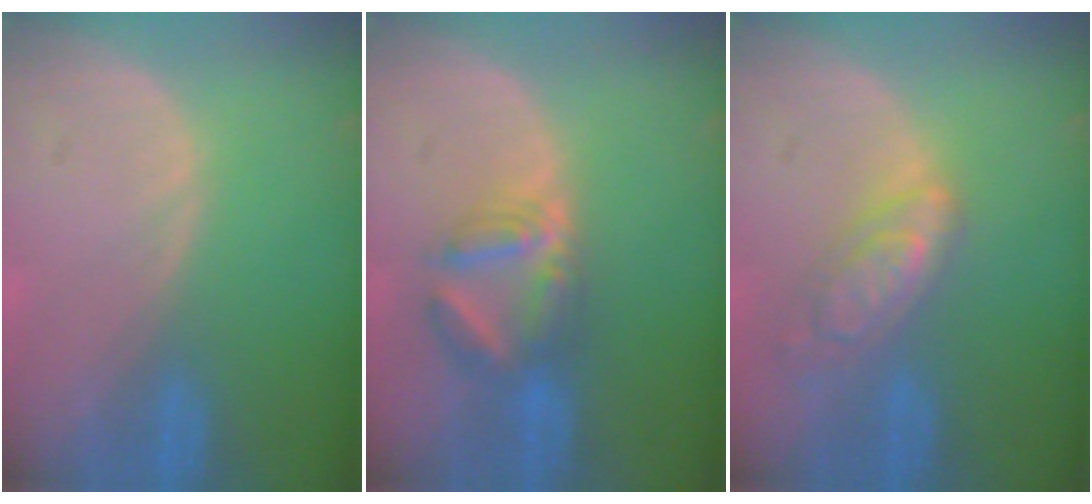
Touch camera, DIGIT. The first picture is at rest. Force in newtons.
{"total": 6.0, "press": 5.9, "slide": 0.7}
{"total": 6.4, "press": 5.6, "slide": 3.1}